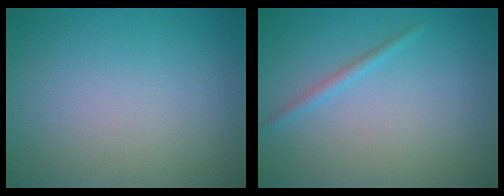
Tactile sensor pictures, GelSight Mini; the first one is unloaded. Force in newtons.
{"total": 1.0, "press": 1.0, "slide": 0.1}